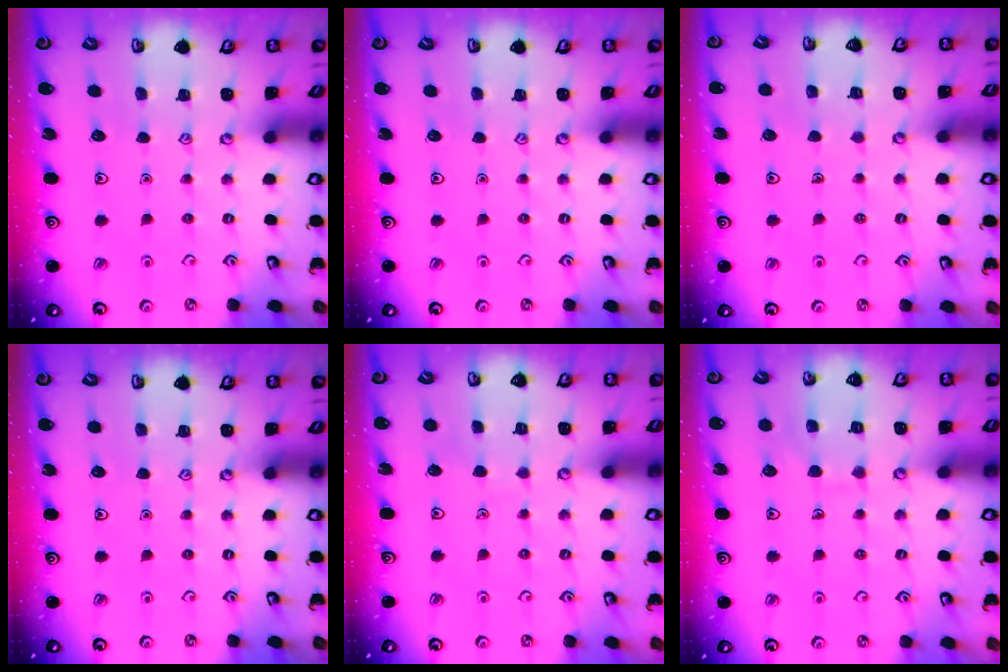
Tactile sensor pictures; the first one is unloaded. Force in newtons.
{"total": 0.0}
{"total": 4.6, "press": 4.6, "slide": 0.4}
{"total": 0.0}
{"total": 2.5, "press": 2.5, "slide": 0.2}
{"total": 7.2, "press": 7.2, "slide": 0.5}